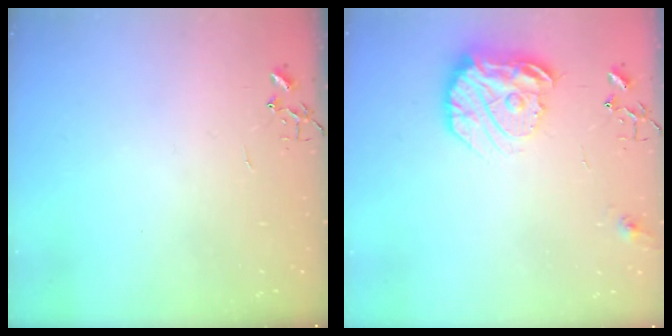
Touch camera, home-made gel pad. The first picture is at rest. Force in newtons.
{"total": 17.2, "press": 17.1, "slide": 1.7}